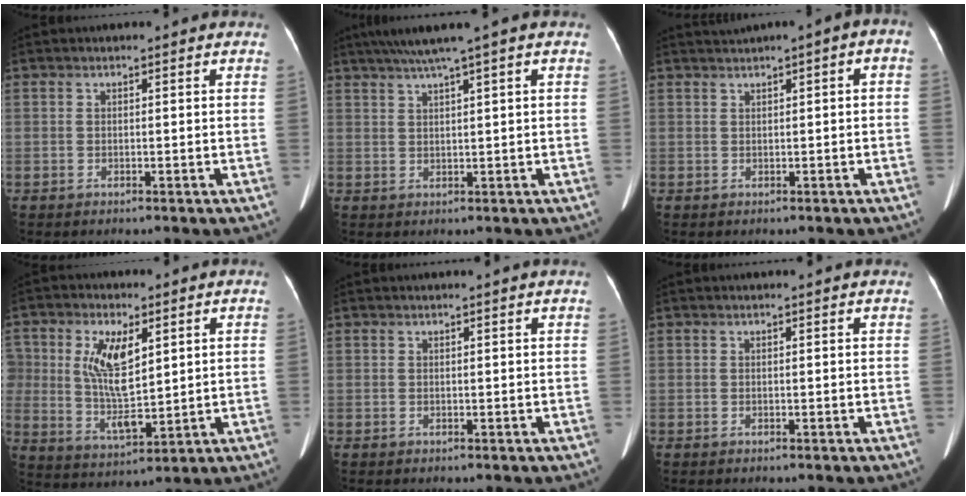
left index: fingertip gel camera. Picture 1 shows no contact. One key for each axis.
{"total": 5.2, "fx": 3.3, "fy": -0.8, "fz": 3.8, "tx": -0.072, "ty": 0.022, "tz": 0.062}
{"total": 2.5, "fx": 0.5, "fy": 1.0, "fz": 2.2, "tx": -0.034, "ty": 0.026, "tz": 0.009}
{"total": 9.8, "fx": 2.5, "fy": 4.8, "fz": 8.2, "tx": -0.163, "ty": 0.004, "tz": 0.054}
{"total": 2.0, "fx": 1.8, "fy": -0.6, "fz": 0.7, "tx": -0.014, "ty": 0.004, "tz": 0.022}
{"total": 2.6, "fx": 2.5, "fy": -0.1, "fz": 0.8, "tx": -0.013, "ty": 0.016, "tz": 0.025}